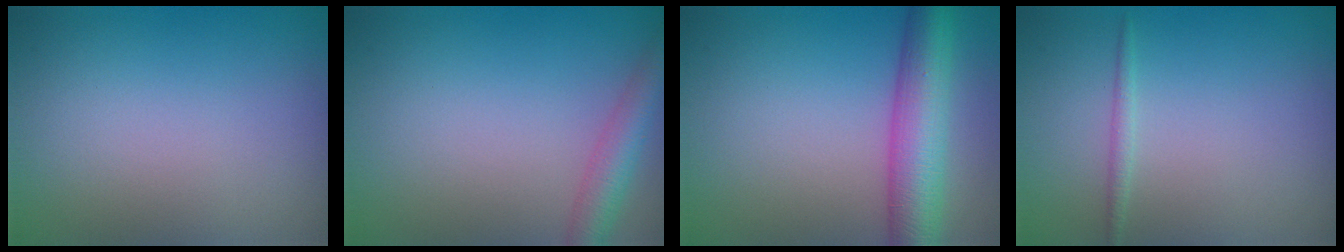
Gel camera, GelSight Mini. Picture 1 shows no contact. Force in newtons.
{"total": 3.2, "press": 3.2, "slide": 0.1}
{"total": 6.9, "press": 6.9, "slide": 0.2}
{"total": 0.8, "press": 0.8, "slide": 0.1}